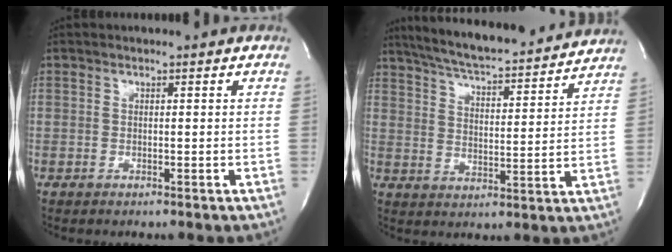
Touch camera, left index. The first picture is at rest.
{"total": 20.8, "force": [18.9, 2.7, 8.3], "torque": [-0.138, 0.006, 0.263]}